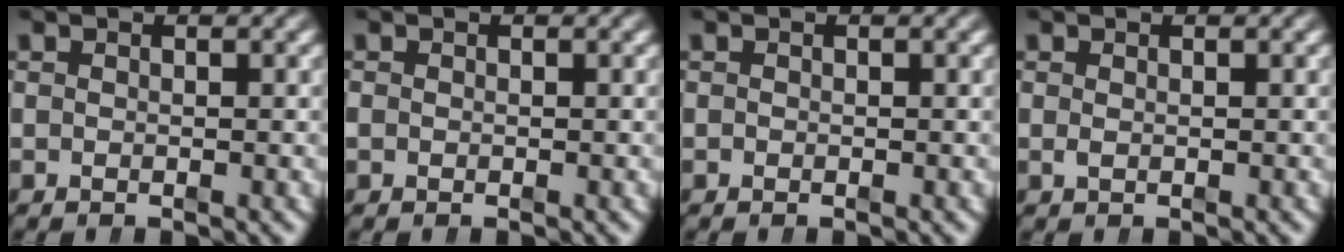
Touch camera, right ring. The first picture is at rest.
{"total": 0.6, "force": [-0.3, 0.5, 0.3], "torque": [-0.010, -0.005, -0.002]}
{"total": 0.0}
{"total": 0.5, "force": [0.0, -0.5, 0.2], "torque": [-0.005, -0.006, 0.007]}